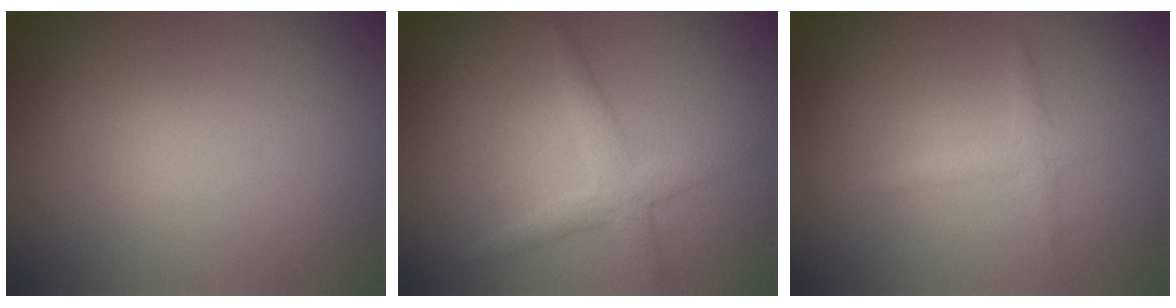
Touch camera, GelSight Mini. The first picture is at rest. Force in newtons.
{"total": 2.5, "press": 2.5, "slide": 0.0}
{"total": 1.5, "press": 1.5, "slide": 0.0}